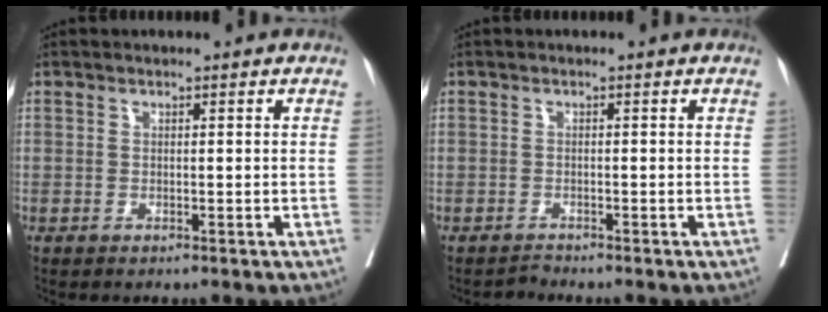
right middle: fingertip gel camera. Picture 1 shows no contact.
{"total": 0.8, "force": [-0.7, -0.2, -0.3], "torque": [0.007, -0.007, -0.010]}